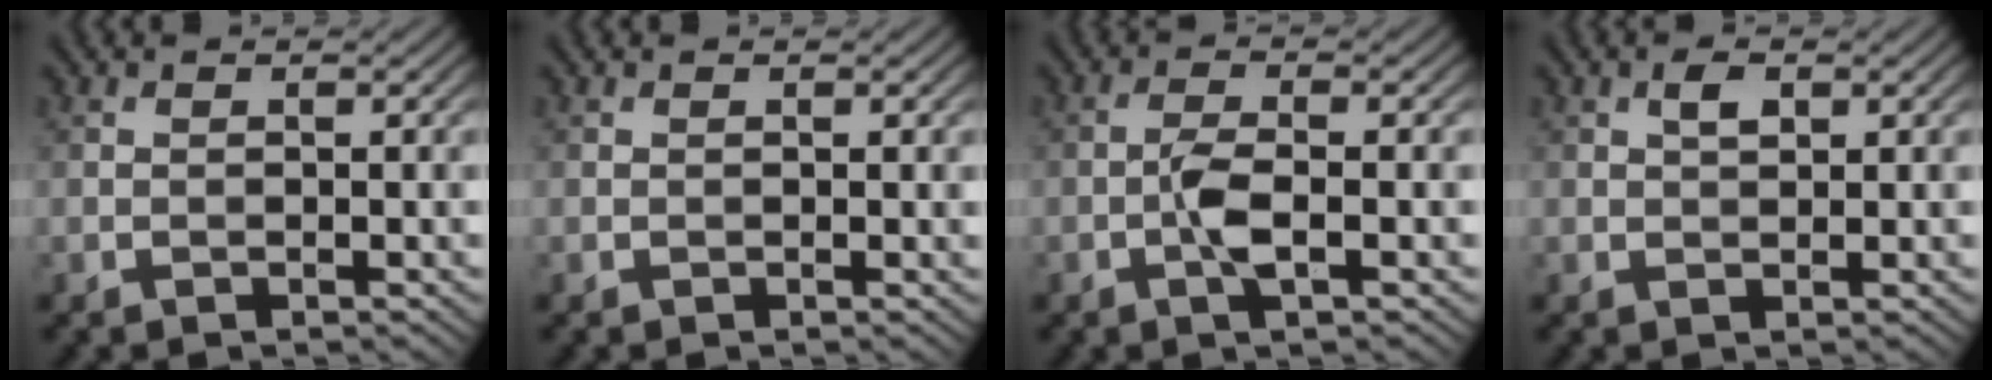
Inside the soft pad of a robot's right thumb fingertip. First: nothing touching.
{"total": 0.0}
{"total": 3.5, "force": [-1.1, 1.0, 3.1], "torque": [-0.070, 0.004, -0.028]}
{"total": 1.7, "force": [0.7, 0.9, 1.3], "torque": [-0.026, 0.002, 0.011]}